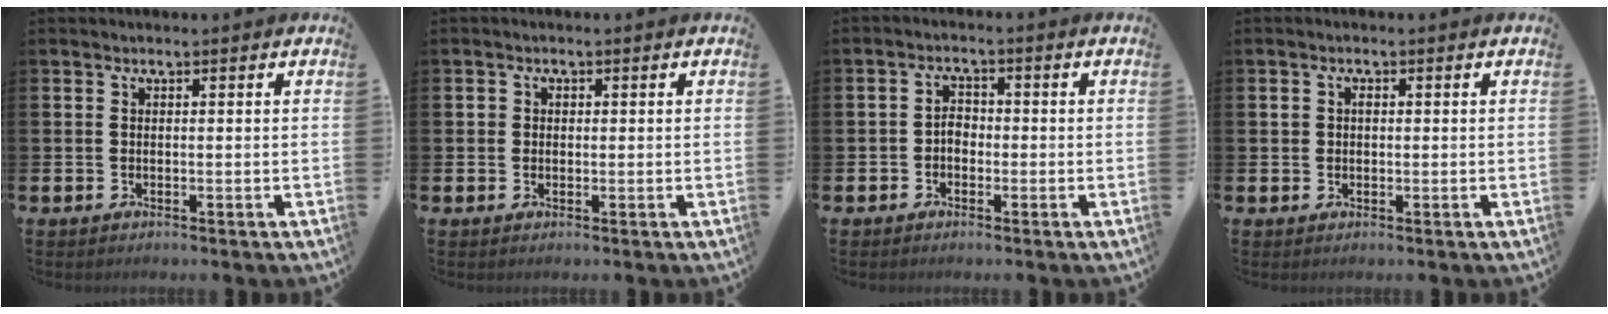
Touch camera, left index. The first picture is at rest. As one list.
[{"total": 1.1, "force": [0.2, 1.0, 0.3], "torque": [0.006, 0.003, -0.001]}, {"total": 2.2, "force": [-1.0, 1.5, 1.2], "torque": [-0.018, 0.006, -0.022]}, {"total": 1.2, "force": [0.2, 1.1, 0.6], "torque": [-0.001, 0.005, -0.001]}]